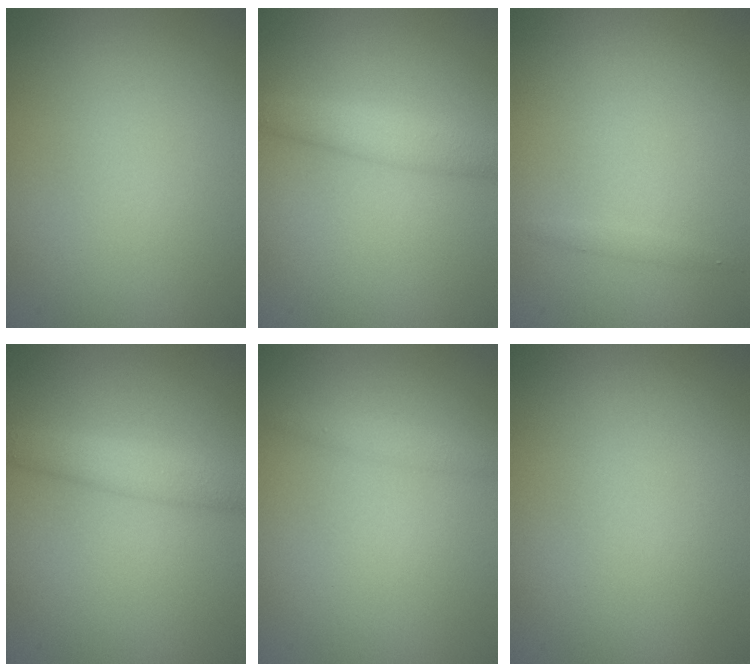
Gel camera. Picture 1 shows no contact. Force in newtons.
{"total": 2.7, "press": 2.7, "slide": 0.1}
{"total": 0.6, "press": 0.6, "slide": 0.0}
{"total": 2.8, "press": 2.8, "slide": 0.1}
{"total": 1.2, "press": 1.2, "slide": 0.0}
{"total": 0.0}